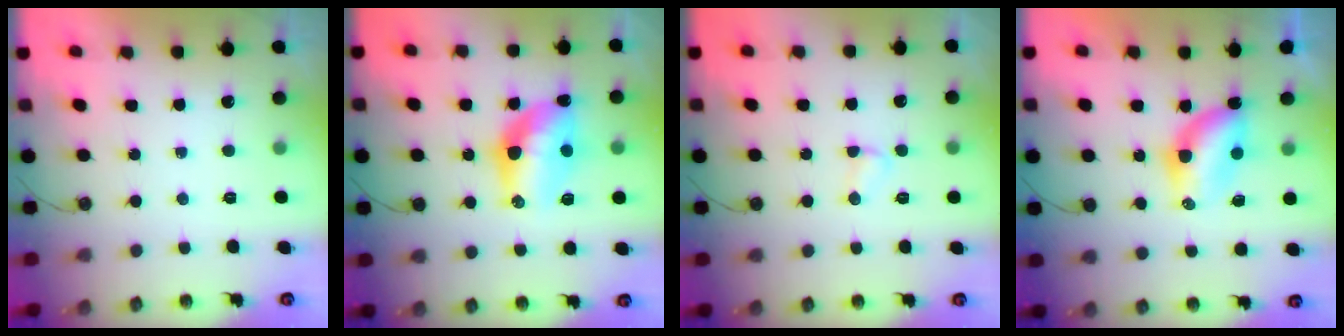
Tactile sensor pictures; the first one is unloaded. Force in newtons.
{"total": 12.2, "press": 12.1, "slide": 1.2}
{"total": 2.6, "press": 2.6, "slide": 0.4}
{"total": 6.3, "press": 6.3, "slide": 0.2}